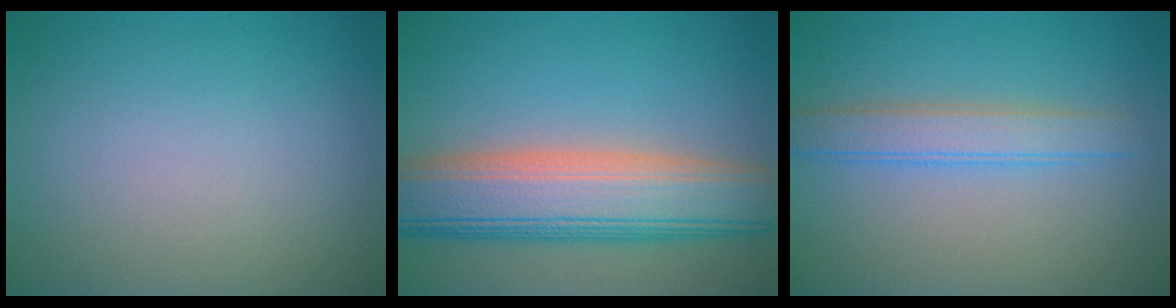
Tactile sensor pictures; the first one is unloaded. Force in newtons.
{"total": 9.8, "press": 9.8, "slide": 0.6}
{"total": 3.0, "press": 3.0, "slide": 0.0}